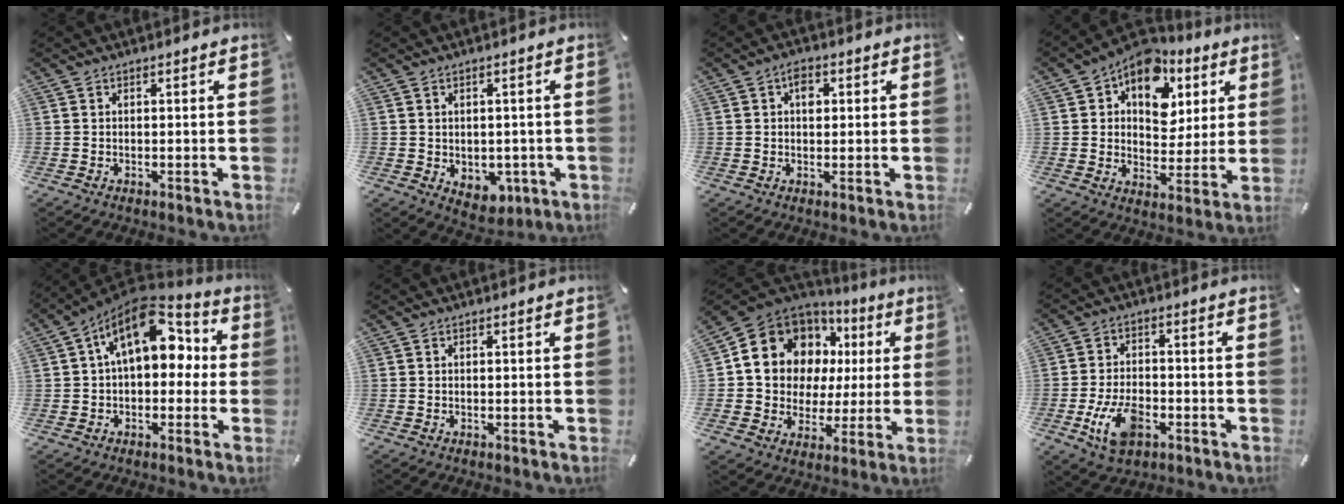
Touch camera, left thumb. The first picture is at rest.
{"total": 4.0, "force": [-0.6, 3.5, 2.0], "torque": [-0.010, -0.003, -0.010]}
{"total": 3.4, "force": [0.8, 2.3, 2.4], "torque": [-0.026, -0.001, 0.007]}
{"total": 12.5, "force": [6.5, 9.1, 5.8], "torque": [-0.093, -0.042, 0.118]}
{"total": 16.7, "force": [6.5, 9.9, 11.7], "torque": [-0.182, -0.029, 0.115]}
{"total": 0.0}
{"total": 13.7, "force": [5.0, 11.8, 4.7], "torque": [-0.088, -0.036, 0.099]}
{"total": 10.2, "force": [-4.0, 6.1, 7.2], "torque": [-0.146, 0.006, -0.071]}